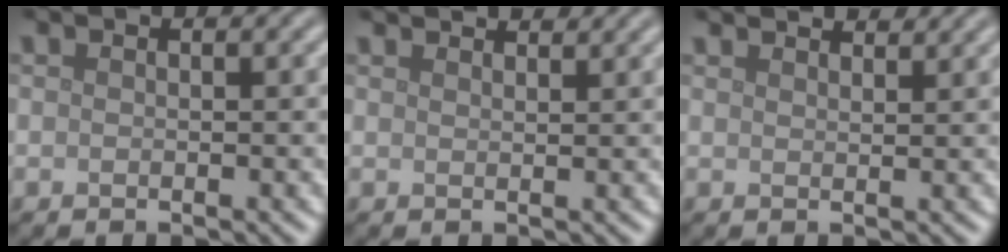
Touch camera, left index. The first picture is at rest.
{"total": 3.4, "force": [3.2, 0.7, 1.1], "torque": [-0.007, 0.007, 0.026]}
{"total": 3.9, "force": [3.6, 0.8, 1.3], "torque": [-0.009, 0.009, 0.031]}